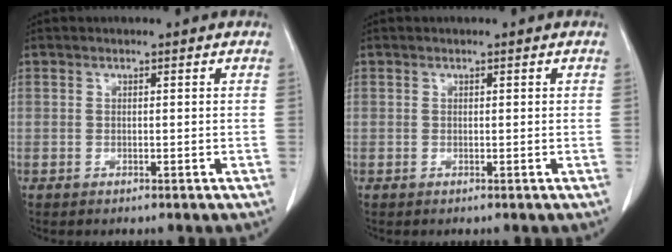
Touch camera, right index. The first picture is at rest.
{"total": 0.0}